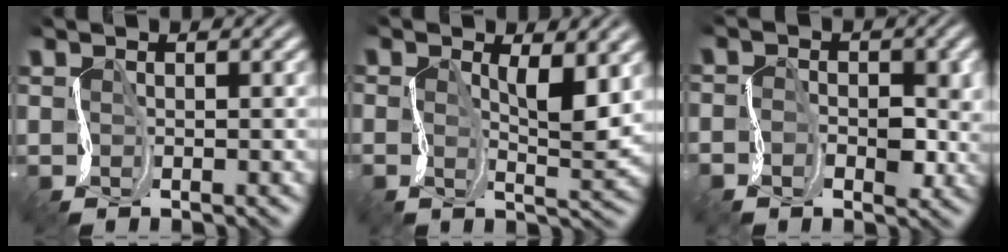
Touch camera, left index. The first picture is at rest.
{"total": 3.1, "force": [0.3, 0.9, 2.9], "torque": [-0.059, -0.001, 0.004]}
{"total": 3.2, "force": [-1.3, 2.1, 2.0], "torque": [-0.029, -0.003, -0.028]}